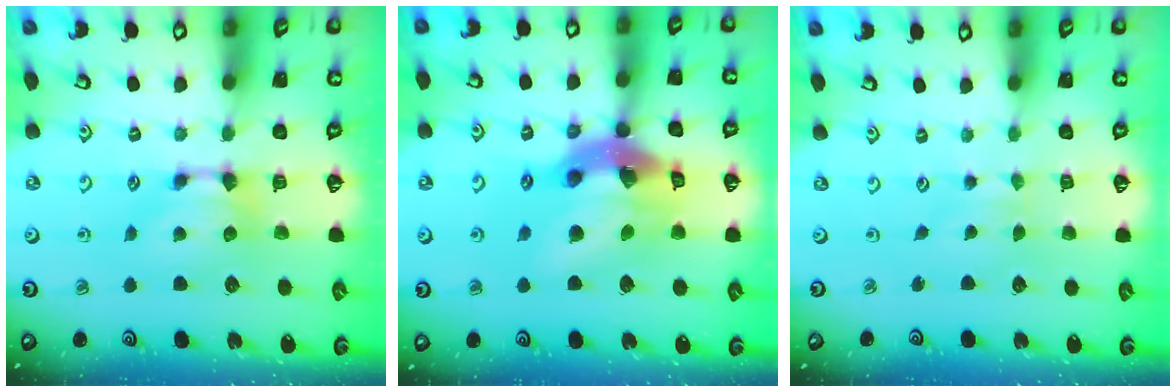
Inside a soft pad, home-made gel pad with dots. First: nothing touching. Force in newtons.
{"total": 13.8, "press": 13.5, "slide": 2.9}
{"total": 2.4, "press": 2.3, "slide": 0.4}